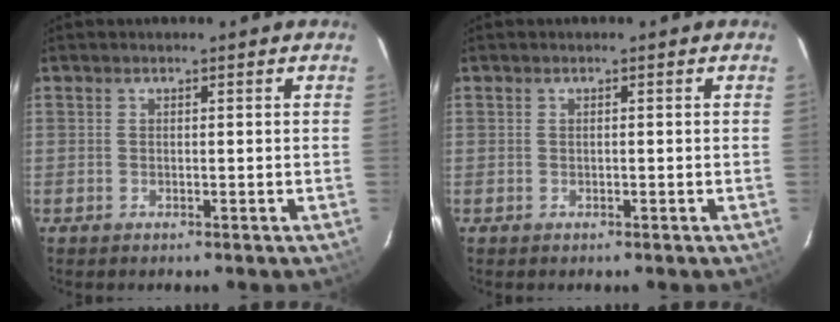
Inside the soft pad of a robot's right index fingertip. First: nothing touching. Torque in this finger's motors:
{"motor_torque": [0.14, 0.14, -0.03, 0.00]}